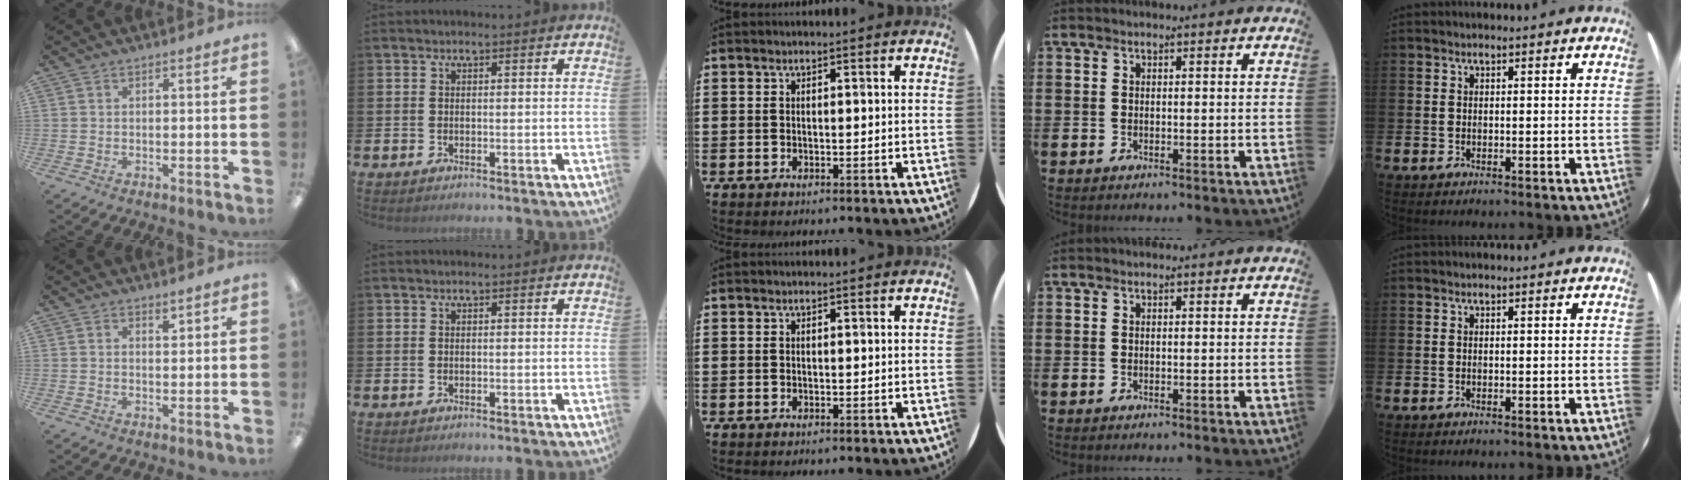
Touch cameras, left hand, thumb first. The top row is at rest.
{"thumb": {"total": 1.6, "force": [1.1, 0.7, 0.8], "torque": [-0.002, -0.006, 0.017]}}